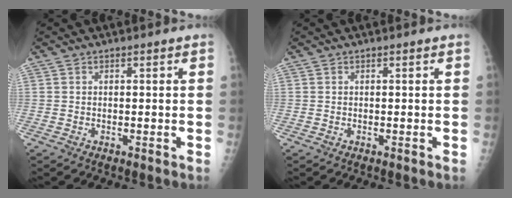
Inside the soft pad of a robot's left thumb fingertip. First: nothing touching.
{"total": 0.0}